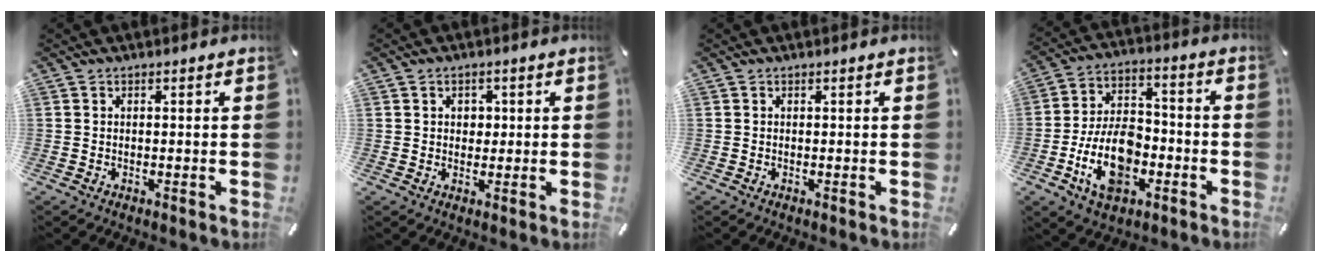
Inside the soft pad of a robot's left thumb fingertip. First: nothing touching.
{"total": 2.9, "force": [0.5, 2.4, 1.6], "torque": [-0.010, -0.002, 0.000]}
{"total": 0.0}
{"total": 15.7, "force": [-5.5, 9.9, 10.9], "torque": [-0.204, 0.022, -0.096]}